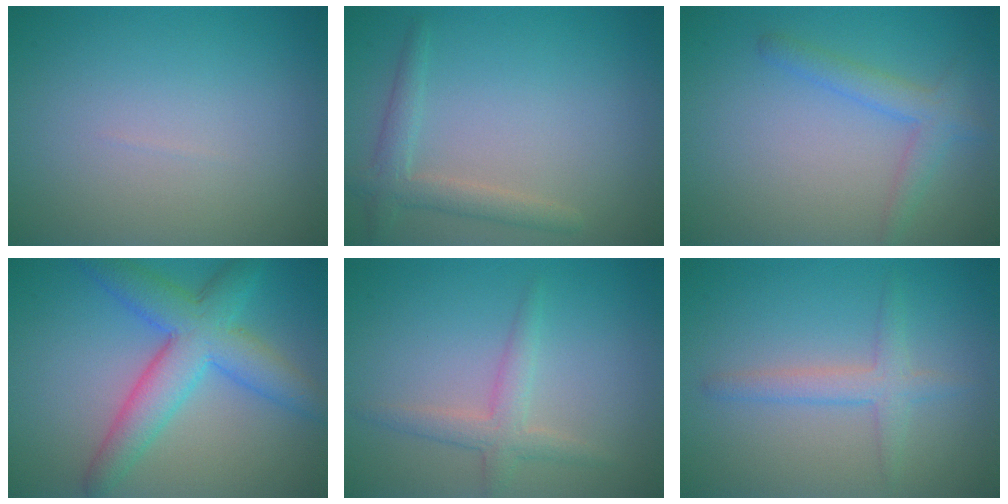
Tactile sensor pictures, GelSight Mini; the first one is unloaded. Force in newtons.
{"total": 2.4, "press": 2.4, "slide": 0.2}
{"total": 2.5, "press": 2.5, "slide": 0.1}
{"total": 6.7, "press": 6.7, "slide": 0.1}
{"total": 2.4, "press": 2.4, "slide": 0.1}
{"total": 2.3, "press": 2.3, "slide": 0.1}